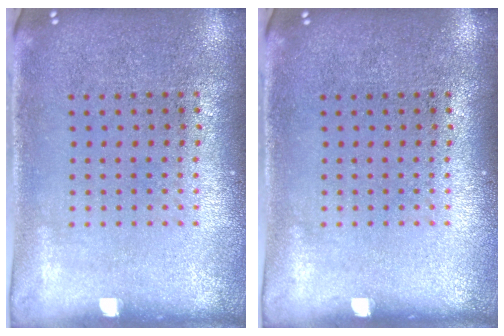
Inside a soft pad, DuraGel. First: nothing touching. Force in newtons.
{"total": 0.0}